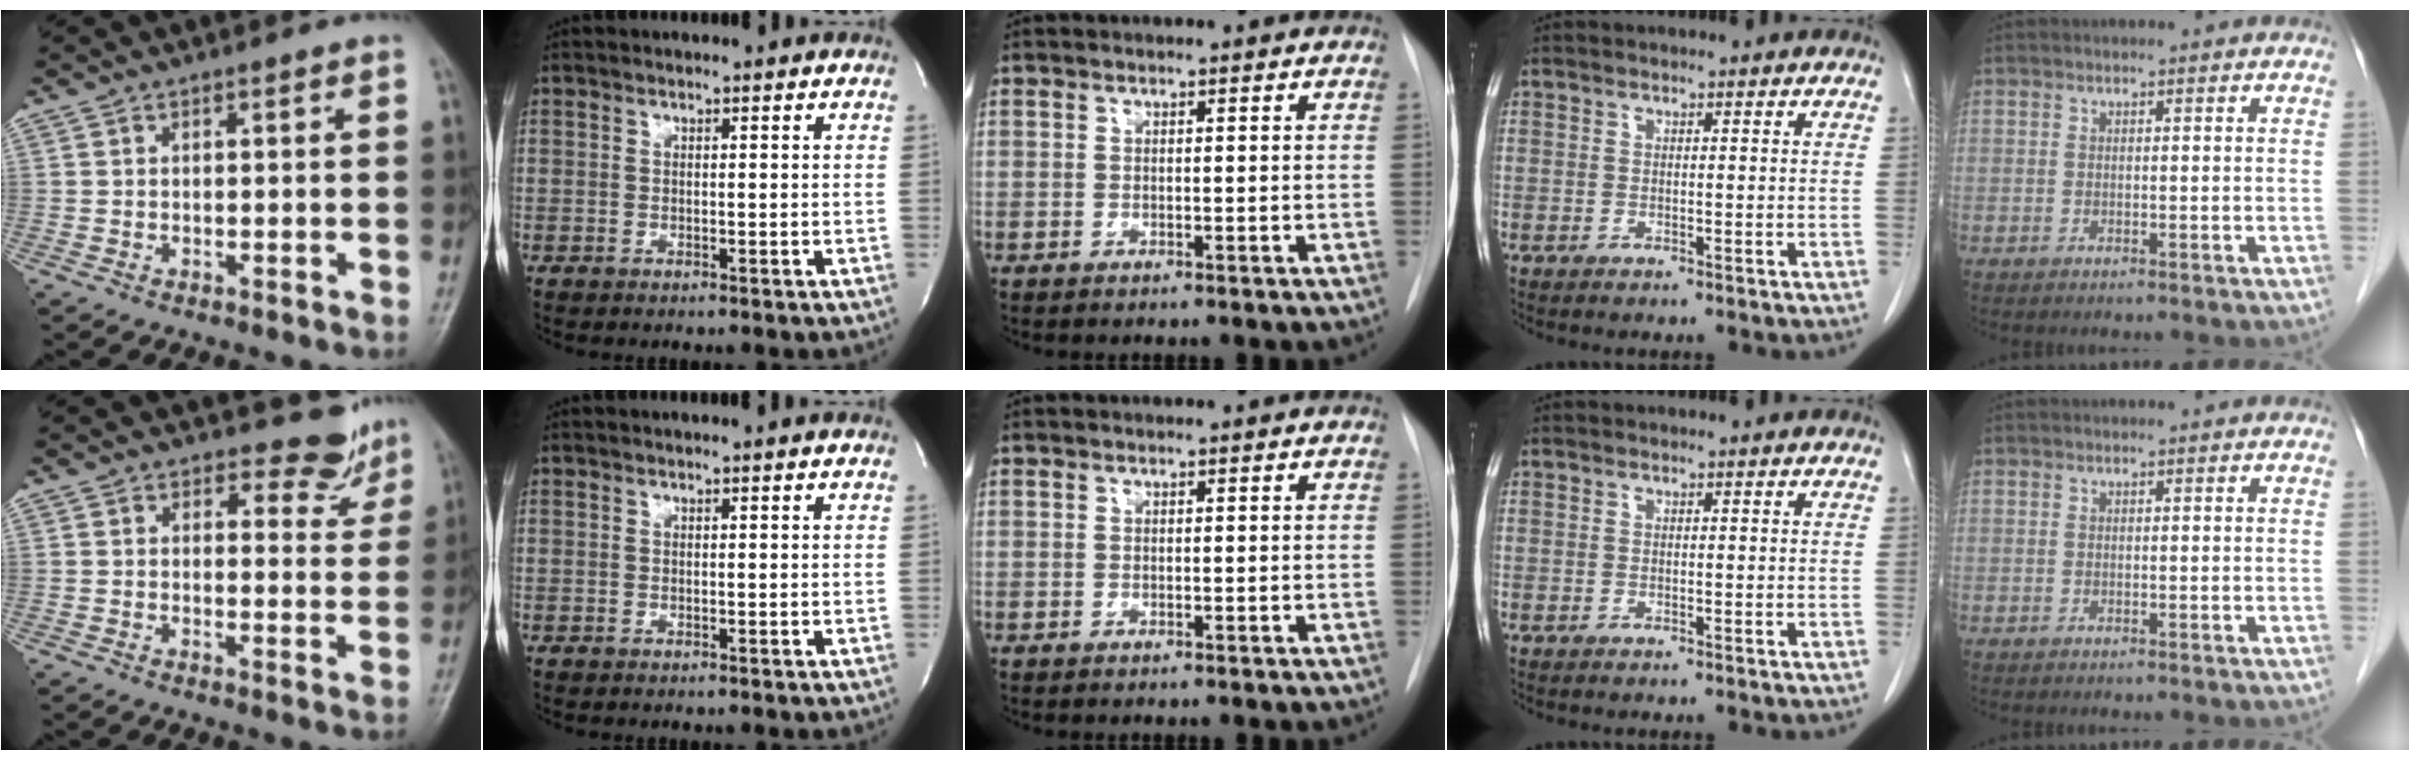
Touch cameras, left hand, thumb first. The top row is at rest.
{"thumb": {"total": 5.8, "force": [5.2, 2.5, -0.1], "torque": [0.029, -0.046, 0.053]}}